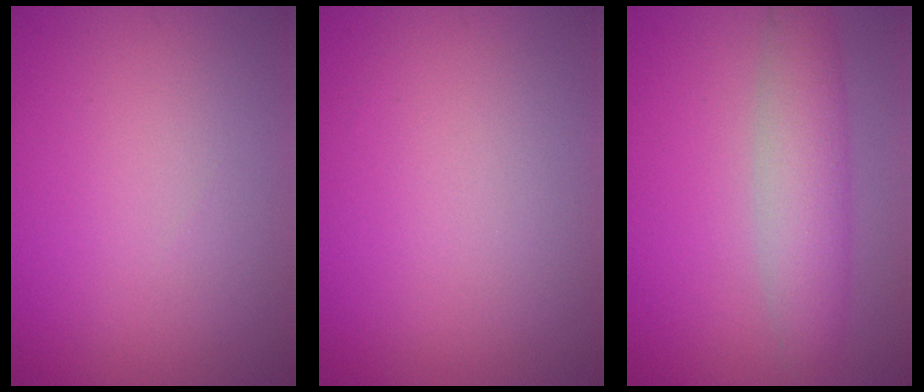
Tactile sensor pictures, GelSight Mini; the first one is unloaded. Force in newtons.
{"total": 0.0}
{"total": 4.4, "press": 4.4, "slide": 0.1}